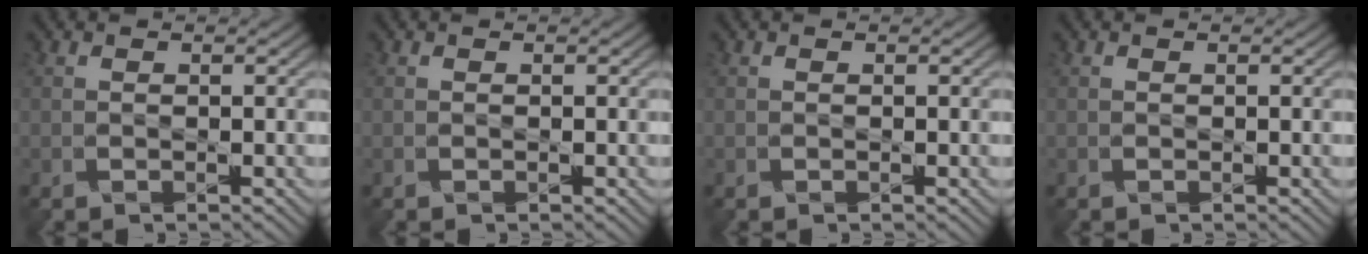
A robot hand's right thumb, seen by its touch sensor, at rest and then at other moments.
{"total": 0.0}
{"total": 0.0}
{"total": 0.0}